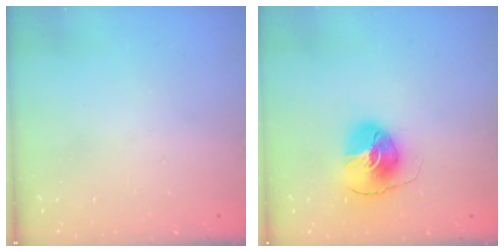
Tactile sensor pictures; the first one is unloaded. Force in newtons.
{"total": 8.2, "press": 8.1, "slide": 1.3}